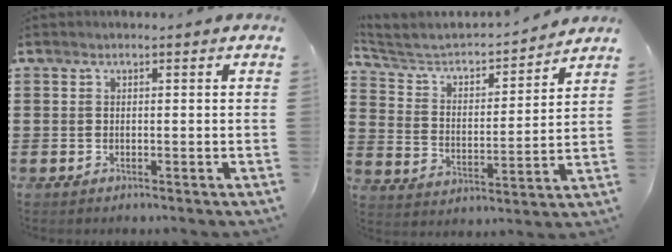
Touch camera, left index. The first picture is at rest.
{"total": 4.2, "force": [3.6, 1.5, 1.6], "torque": [-0.055, -0.028, 0.052]}